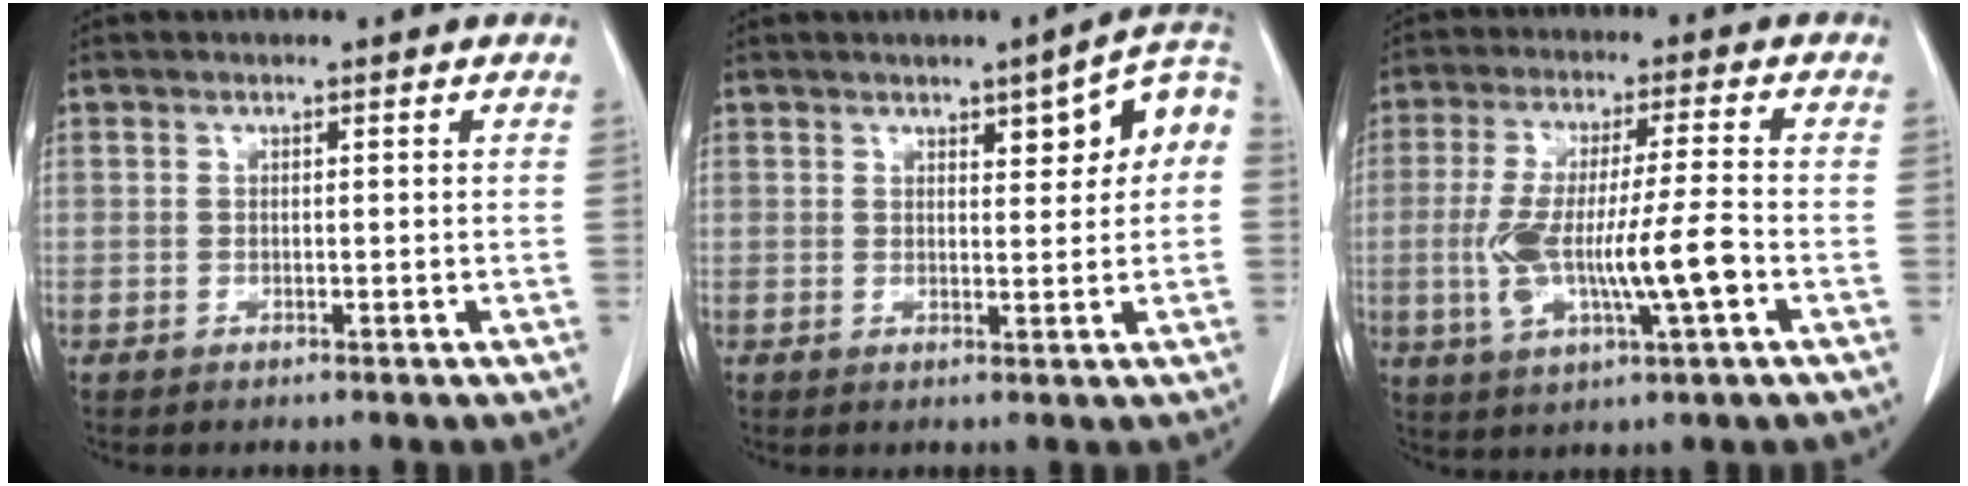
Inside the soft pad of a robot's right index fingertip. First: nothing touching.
{"total": 6.7, "force": [1.7, 1.8, 6.2], "torque": [-0.077, 0.023, 0.020]}
{"total": 11.8, "force": [-2.4, 1.1, 11.5], "torque": [-0.230, 0.003, -0.037]}